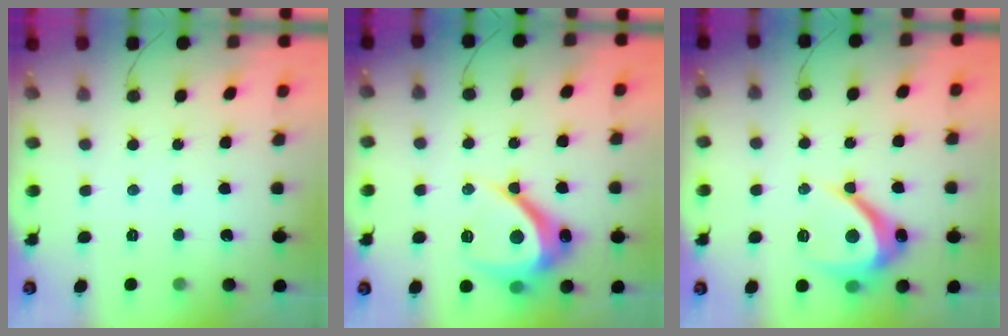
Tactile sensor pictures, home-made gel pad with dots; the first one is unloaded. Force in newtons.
{"total": 13.4, "press": 13.3, "slide": 1.0}
{"total": 10.5, "press": 10.5, "slide": 0.7}